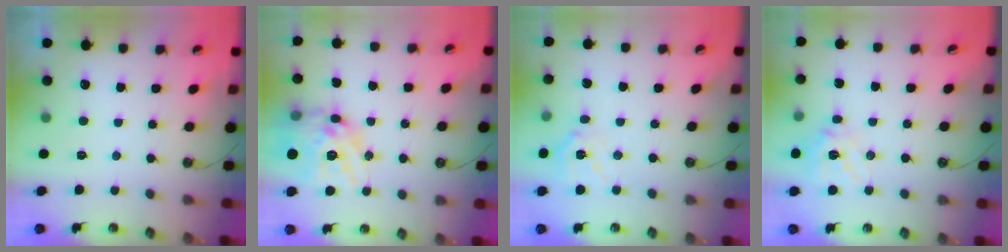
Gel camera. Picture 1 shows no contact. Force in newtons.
{"total": 19.1, "press": 19.0, "slide": 1.8}
{"total": 12.0, "press": 11.9, "slide": 1.7}
{"total": 14.4, "press": 14.2, "slide": 2.2}